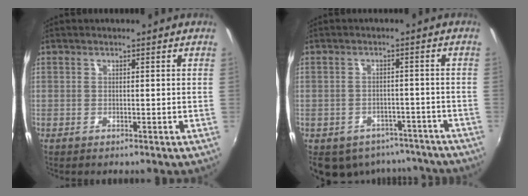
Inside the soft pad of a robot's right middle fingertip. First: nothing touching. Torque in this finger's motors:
{"motor_torque": [1.07, -1.07, 0.03, 0.07]}